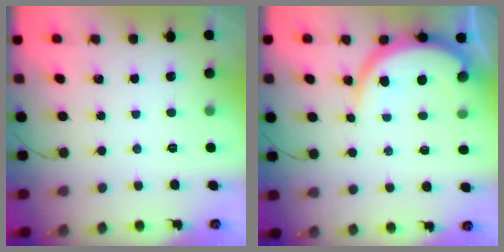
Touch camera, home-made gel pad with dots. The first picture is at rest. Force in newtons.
{"total": 8.7, "press": 8.6, "slide": 1.0}